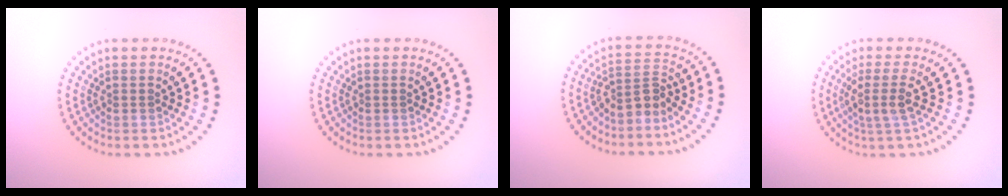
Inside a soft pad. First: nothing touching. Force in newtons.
{"total": 0.0}
{"total": 2.5, "press": 1.9, "slide": 1.7}
{"total": 2.4, "press": 1.9, "slide": 1.5}